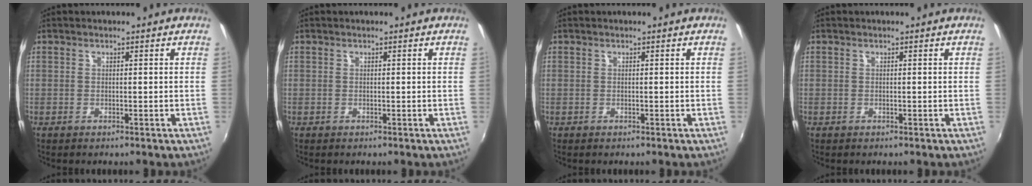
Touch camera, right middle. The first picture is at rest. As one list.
[{"total": 0.0}, {"total": 0.0}, {"total": 0.0}]